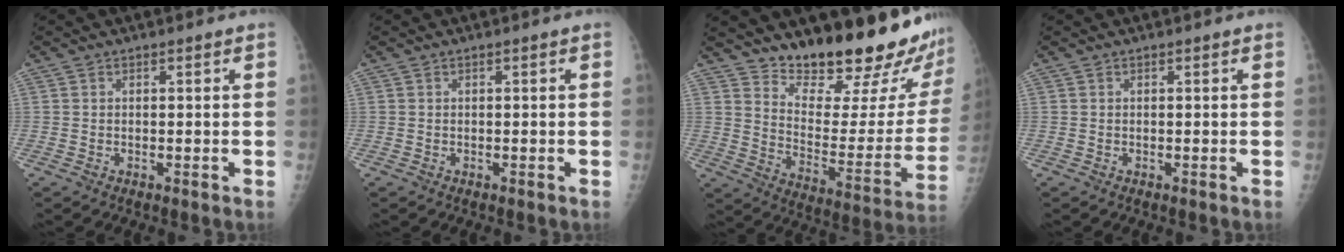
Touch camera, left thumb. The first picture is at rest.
{"total": 0.0}
{"total": 24.0, "force": [20.2, 5.2, 12.0], "torque": [-0.142, -0.157, 0.284]}
{"total": 0.0}